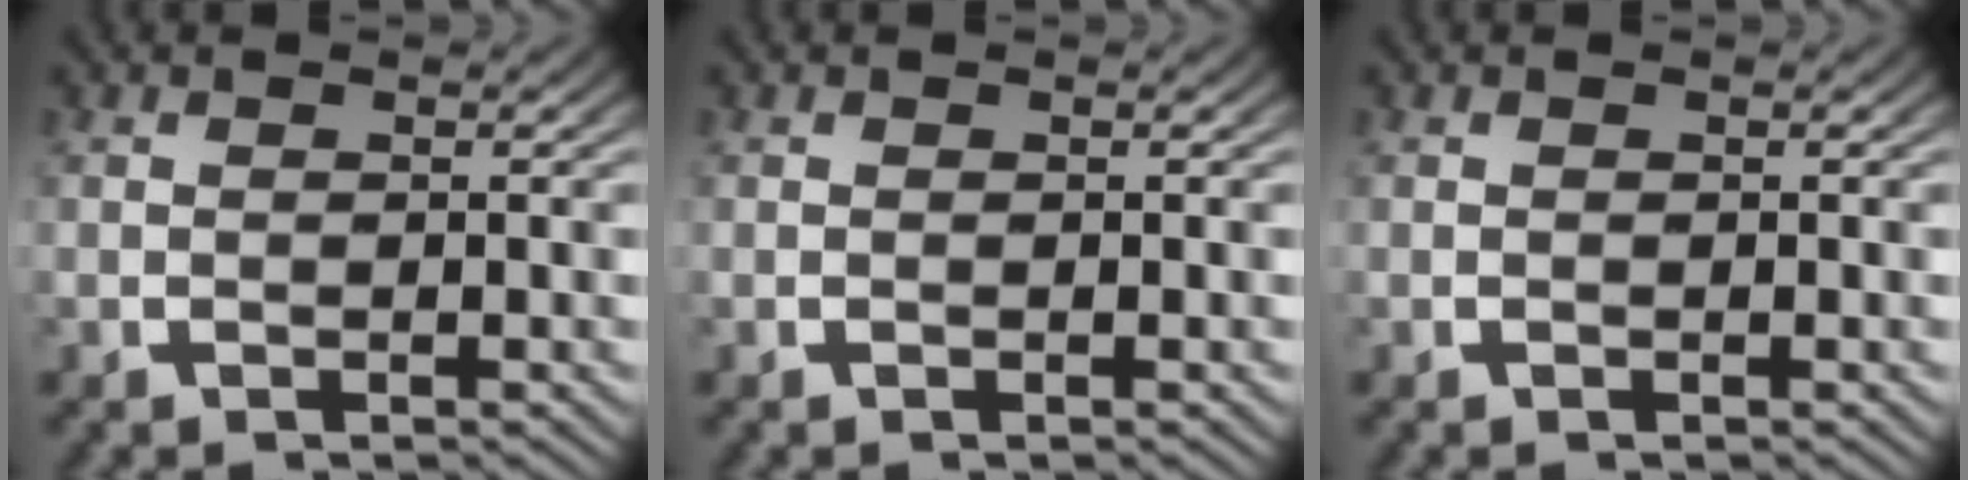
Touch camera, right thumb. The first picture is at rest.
{"total": 0.0}
{"total": 0.0}